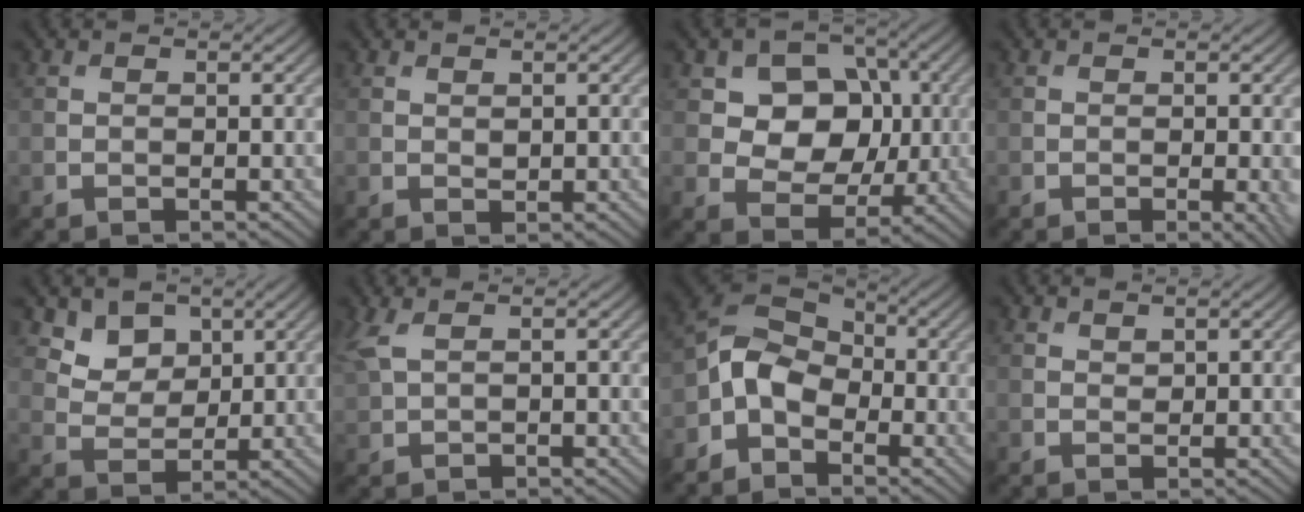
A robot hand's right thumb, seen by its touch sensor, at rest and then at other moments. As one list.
[{"total": 0.7, "force": [0.5, 0.3, 0.4], "torque": [-0.008, -0.002, 0.011]}, {"total": 8.7, "force": [1.7, 7.1, 4.8], "torque": [-0.101, -0.003, 0.017]}, {"total": 1.4, "force": [-0.4, 0.2, 1.3], "torque": [-0.018, -0.003, -0.006]}, {"total": 5.0, "force": [3.4, 3.3, 1.6], "torque": [-0.056, -0.039, 0.087]}, {"total": 2.9, "force": [1.5, 1.0, 2.3], "torque": [-0.071, 0.011, 0.032]}, {"total": 6.6, "force": [-2.8, 4.5, 3.8], "torque": [-0.082, 0.010, -0.078]}, {"total": 0.8, "force": [0.7, 0.3, 0.2], "torque": [-0.005, -0.002, 0.015]}]